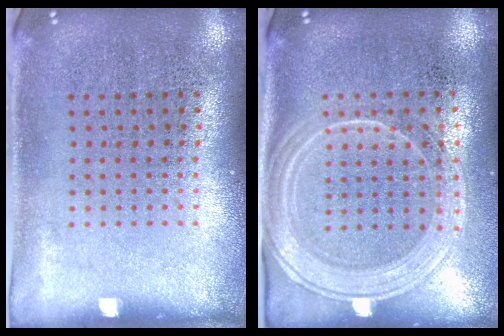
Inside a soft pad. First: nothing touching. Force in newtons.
{"total": 2.1, "press": 1.9, "slide": 0.9}